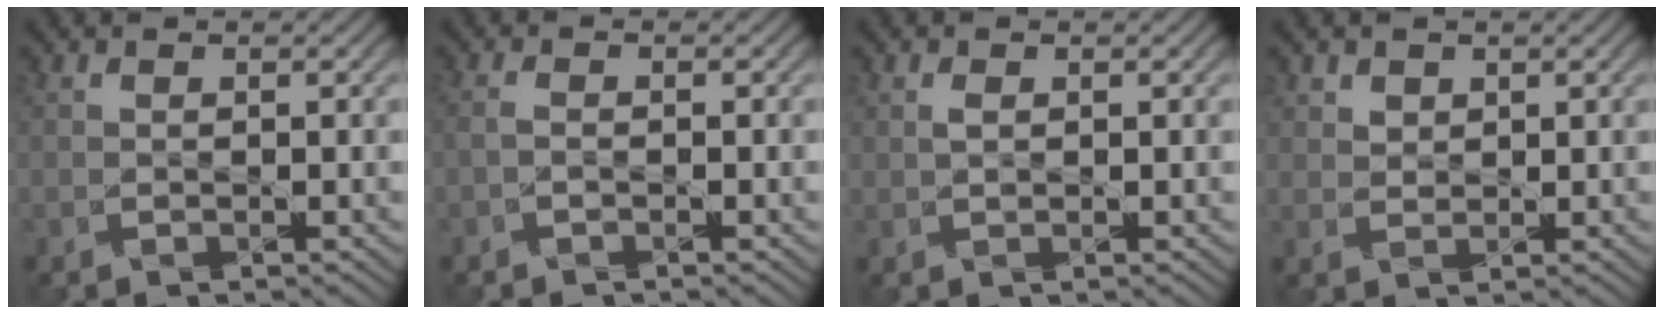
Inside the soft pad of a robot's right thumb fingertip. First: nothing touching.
{"total": 0.8, "force": [-0.7, -0.1, 0.5], "torque": [-0.012, 0.006, -0.015]}
{"total": 0.8, "force": [0.7, 0.1, 0.1], "torque": [-0.003, 0.005, 0.014]}
{"total": 2.7, "force": [2.3, 1.4, 0.3], "torque": [-0.023, -0.001, 0.051]}